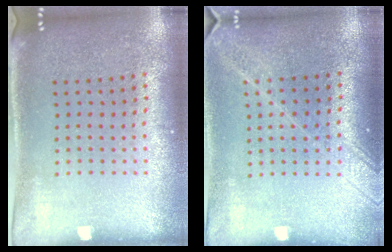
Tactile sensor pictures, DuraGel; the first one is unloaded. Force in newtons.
{"total": 1.8, "press": 1.5, "slide": 1.0}